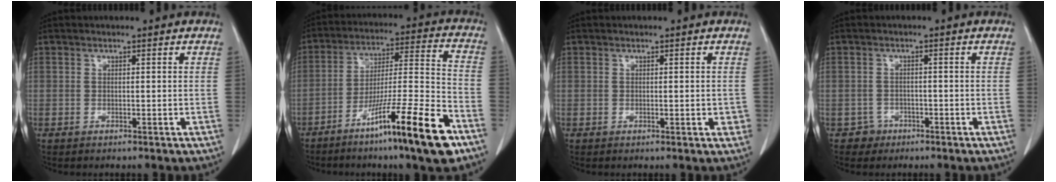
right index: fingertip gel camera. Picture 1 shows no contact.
{"total": 17.6, "force": [-10.6, -0.1, 14.1], "torque": [-0.232, -0.022, -0.180]}
{"total": 1.7, "force": [-0.3, 0.6, 1.5], "torque": [-0.016, 0.000, -0.001]}
{"total": 2.2, "force": [-1.3, 1.7, -0.4], "torque": [0.009, 0.012, -0.024]}